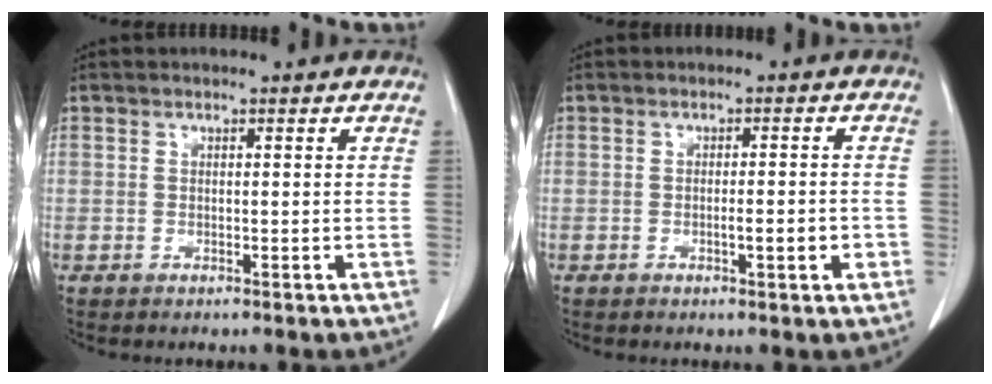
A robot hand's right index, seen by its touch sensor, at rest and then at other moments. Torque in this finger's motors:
{"motor_torque": [0.54, -0.44, 0.24, 0.05]}